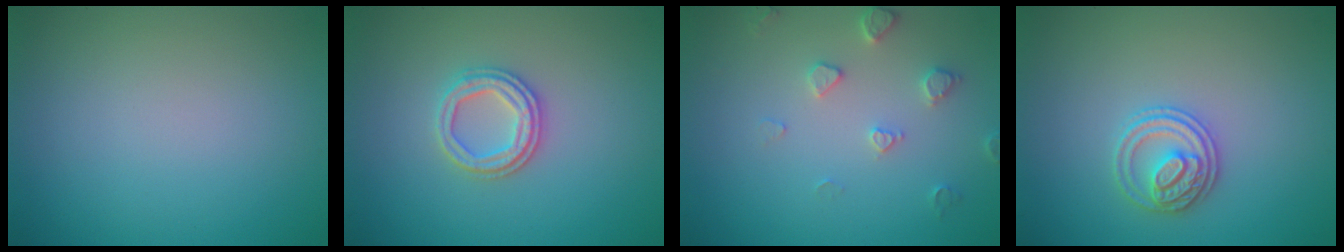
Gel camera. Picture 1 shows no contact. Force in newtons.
{"total": 2.8, "press": 2.6, "slide": 1.0}
{"total": 2.2, "press": 2.2, "slide": 0.4}
{"total": 2.7, "press": 2.6, "slide": 0.5}